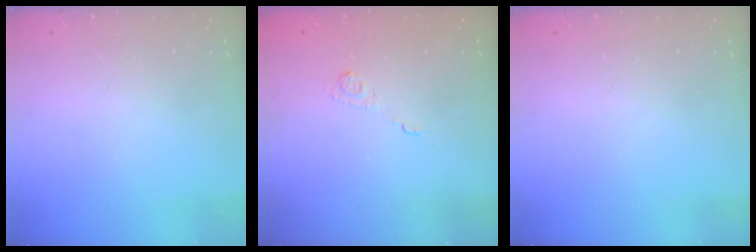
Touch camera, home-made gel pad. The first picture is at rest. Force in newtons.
{"total": 1.9, "press": 1.3, "slide": 1.3}
{"total": 0.0}